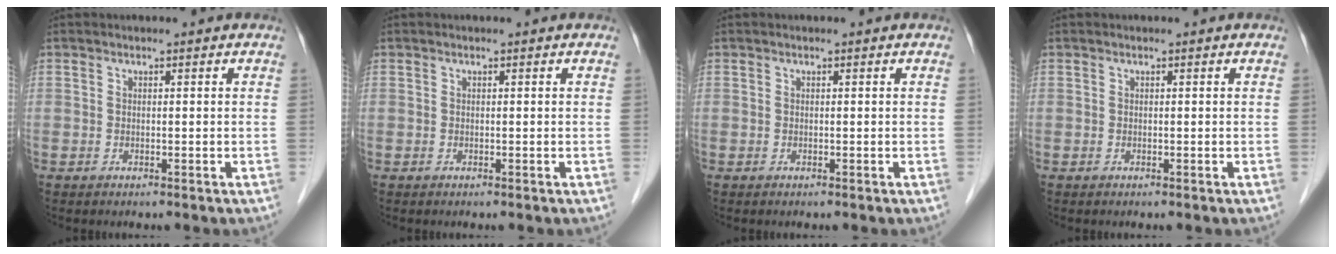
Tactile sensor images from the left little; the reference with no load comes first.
{"total": 0.0}
{"total": 0.0}
{"total": 0.0}